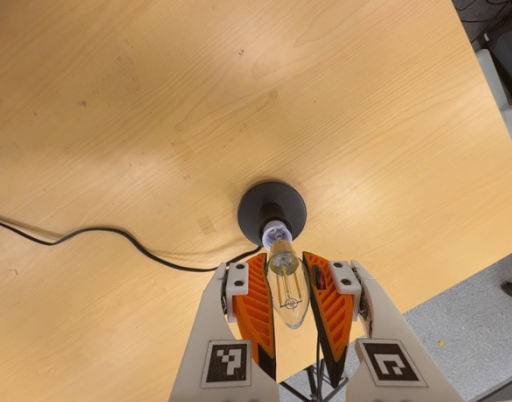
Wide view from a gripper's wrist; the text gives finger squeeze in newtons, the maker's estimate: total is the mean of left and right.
{"total": 21.6, "left": 23.4, "right": 19.7}